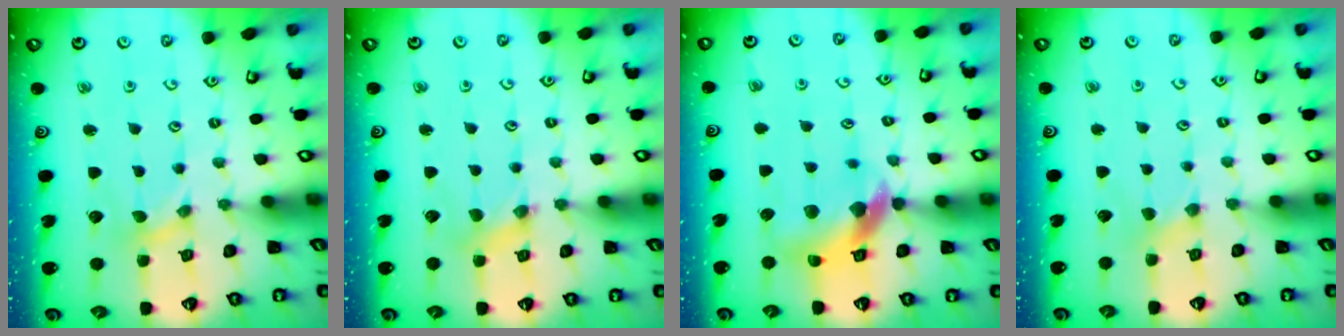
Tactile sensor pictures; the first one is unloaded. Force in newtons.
{"total": 1.9, "press": 1.8, "slide": 0.3}
{"total": 10.3, "press": 10.1, "slide": 1.6}
{"total": 1.4, "press": 1.4, "slide": 0.4}